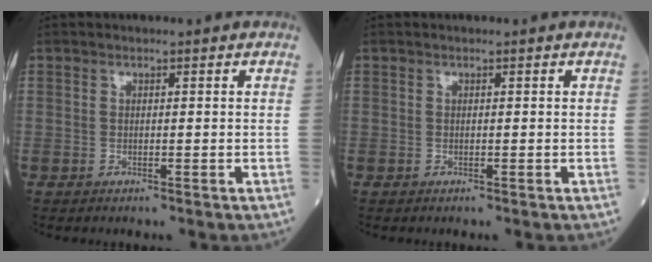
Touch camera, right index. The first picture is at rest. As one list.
[{"total": 0.0}]